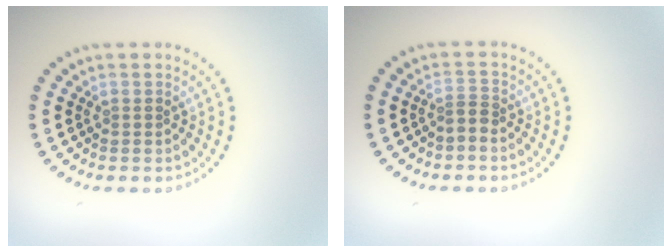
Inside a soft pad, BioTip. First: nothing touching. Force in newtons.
{"total": 1.2, "press": 0.7, "slide": 0.9}